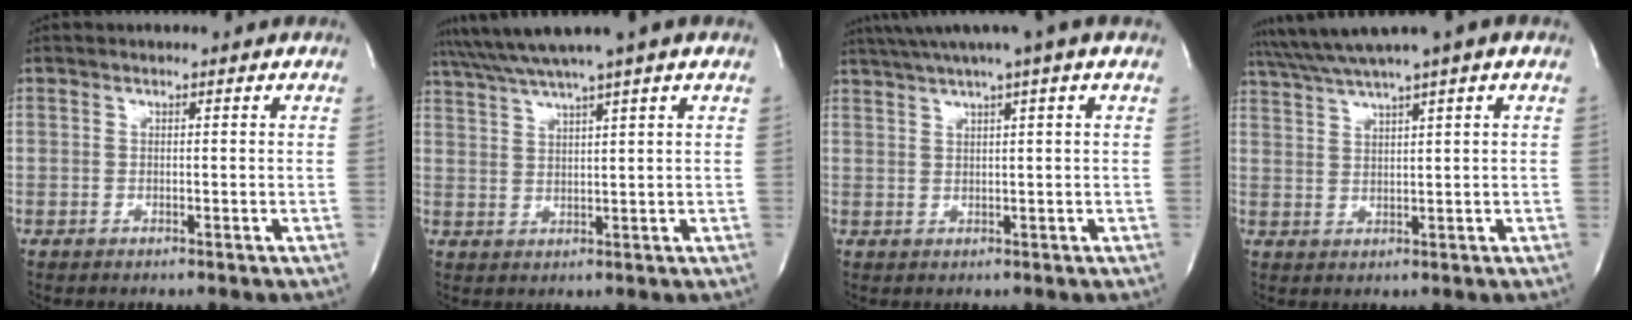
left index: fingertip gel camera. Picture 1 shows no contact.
{"total": 8.3, "force": [6.5, -1.6, 4.9], "torque": [-0.089, 0.027, 0.106]}
{"total": 7.2, "force": [5.1, -1.3, 4.9], "torque": [-0.081, 0.029, 0.077]}
{"total": 6.9, "force": [5.2, -1.3, 4.4], "torque": [-0.083, 0.027, 0.093]}